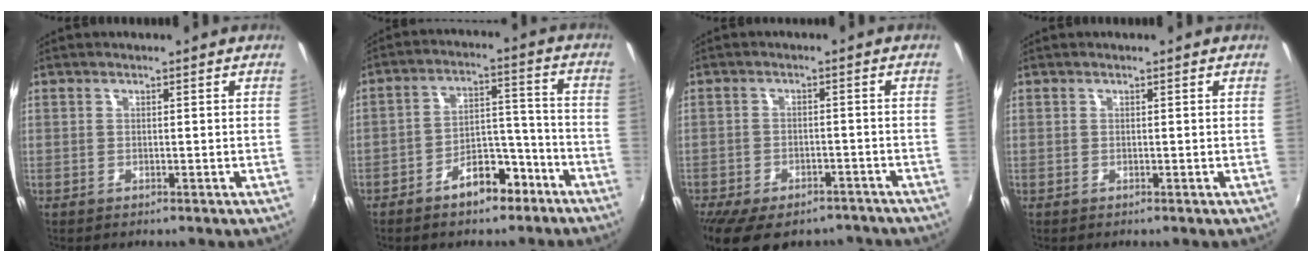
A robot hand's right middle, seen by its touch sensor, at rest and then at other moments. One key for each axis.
{"total": 9.1, "fx": -6.4, "fy": 4.5, "fz": 4.6, "tx": -0.072, "ty": 0.040, "tz": -0.081}
{"total": 16.2, "fx": -12.2, "fy": 7.3, "fz": 7.6, "tx": -0.163, "ty": -0.020, "tz": -0.168}
{"total": 0.0}